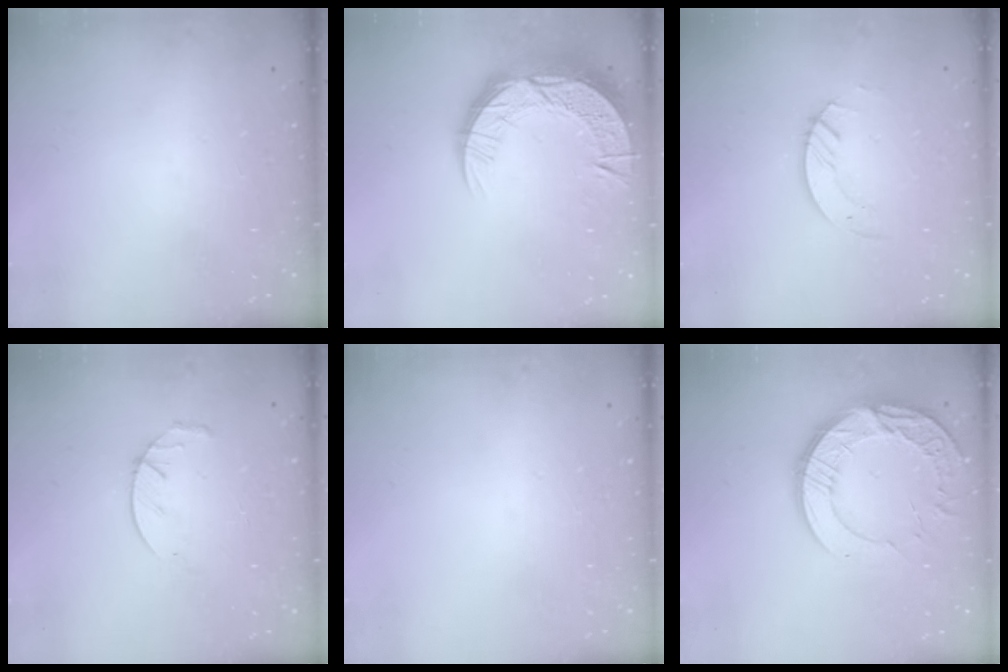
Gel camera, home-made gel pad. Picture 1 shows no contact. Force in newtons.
{"total": 17.6, "press": 17.6, "slide": 1.4}
{"total": 2.8, "press": 2.8, "slide": 0.3}
{"total": 3.9, "press": 3.9, "slide": 0.5}
{"total": 0.0}
{"total": 15.6, "press": 15.5, "slide": 1.2}